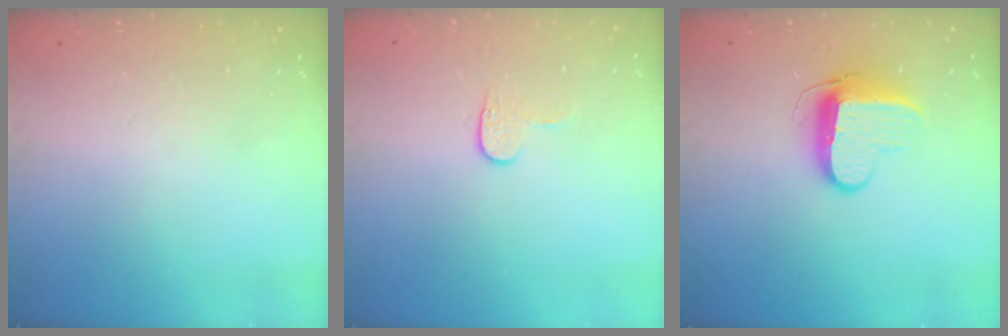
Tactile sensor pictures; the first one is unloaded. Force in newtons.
{"total": 3.8, "press": 3.8, "slide": 0.4}
{"total": 9.9, "press": 9.8, "slide": 0.5}